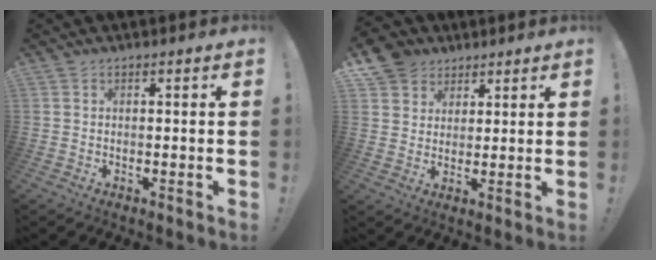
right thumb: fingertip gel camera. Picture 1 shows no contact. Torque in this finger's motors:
{"motor_torque": [0.00, 0.00, 0.05, 0.05, 0.06]}